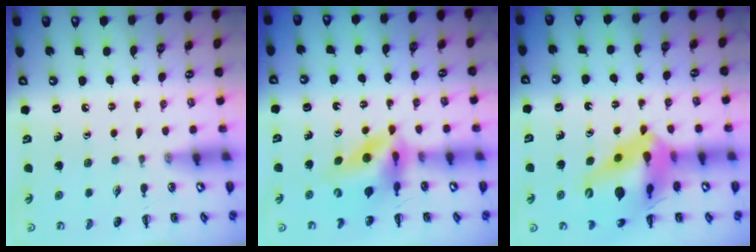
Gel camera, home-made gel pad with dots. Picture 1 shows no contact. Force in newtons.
{"total": 9.4, "press": 9.0, "slide": 2.8}
{"total": 20.0, "press": 19.5, "slide": 4.4}